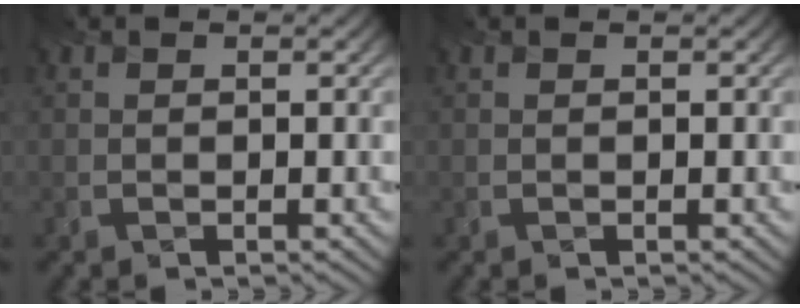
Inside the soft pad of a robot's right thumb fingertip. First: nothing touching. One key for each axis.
{"total": 0.0}